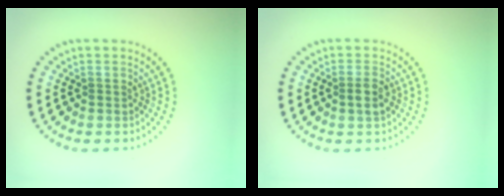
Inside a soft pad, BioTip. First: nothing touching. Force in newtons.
{"total": 1.6, "press": 1.5, "slide": 0.6}